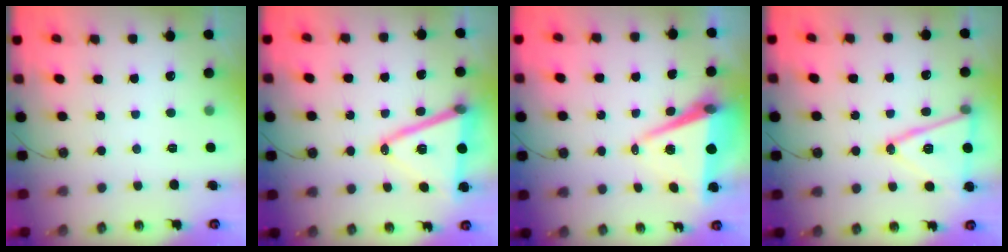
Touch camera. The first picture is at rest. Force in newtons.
{"total": 17.3, "press": 16.9, "slide": 3.7}
{"total": 9.2, "press": 8.2, "slide": 4.1}
{"total": 15.9, "press": 15.5, "slide": 3.6}